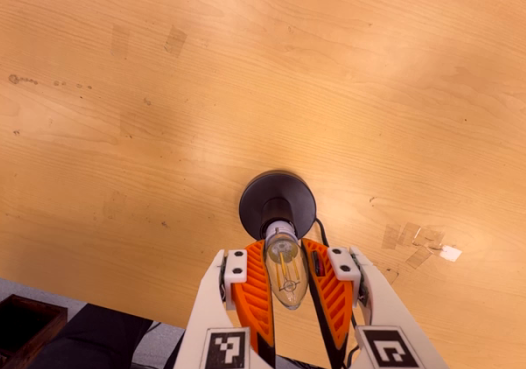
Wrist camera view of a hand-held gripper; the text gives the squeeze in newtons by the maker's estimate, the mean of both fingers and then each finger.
{"total": 14.6, "left": 13.9, "right": 15.3}